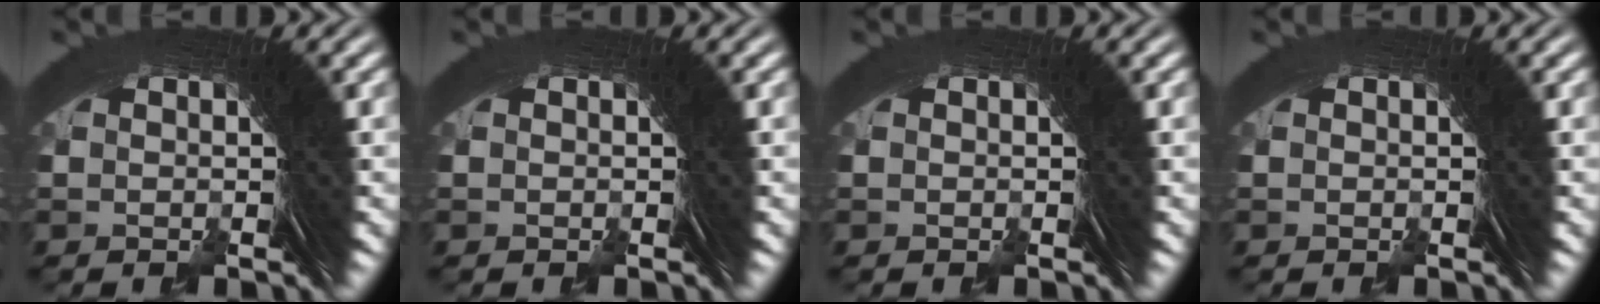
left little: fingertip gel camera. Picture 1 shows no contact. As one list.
[{"total": 0.0}, {"total": 0.0}, {"total": 0.0}]